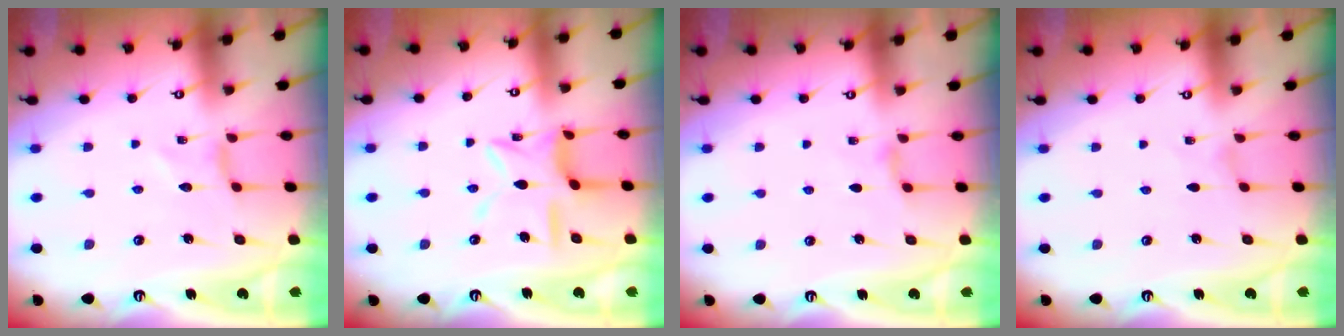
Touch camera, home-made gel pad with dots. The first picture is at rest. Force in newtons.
{"total": 11.0, "press": 11.0, "slide": 0.8}
{"total": 2.7, "press": 2.6, "slide": 0.5}
{"total": 0.0}